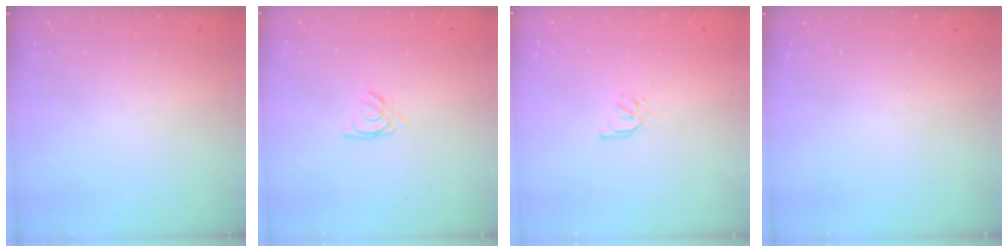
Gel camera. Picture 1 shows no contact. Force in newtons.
{"total": 1.2, "press": 1.1, "slide": 0.3}
{"total": 2.6, "press": 2.5, "slide": 0.7}
{"total": 0.0}